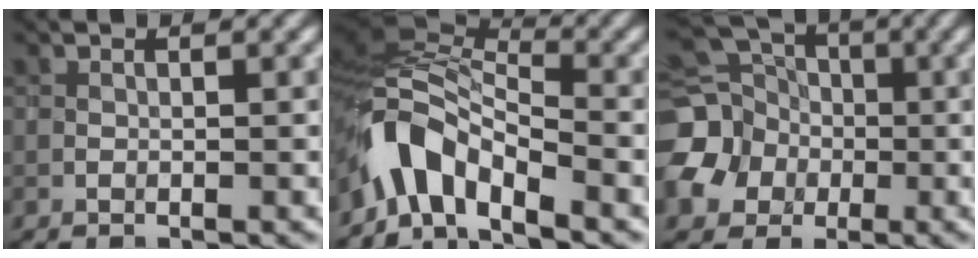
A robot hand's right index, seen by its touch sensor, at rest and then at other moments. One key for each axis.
{"total": 8.0, "fx": -4.6, "fy": 3.6, "fz": 5.5, "tx": -0.098, "ty": 0.014, "tz": -0.103}
{"total": 10.4, "fx": -1.8, "fy": 9.2, "fz": 4.4, "tx": -0.114, "ty": -0.007, "tz": -0.063}